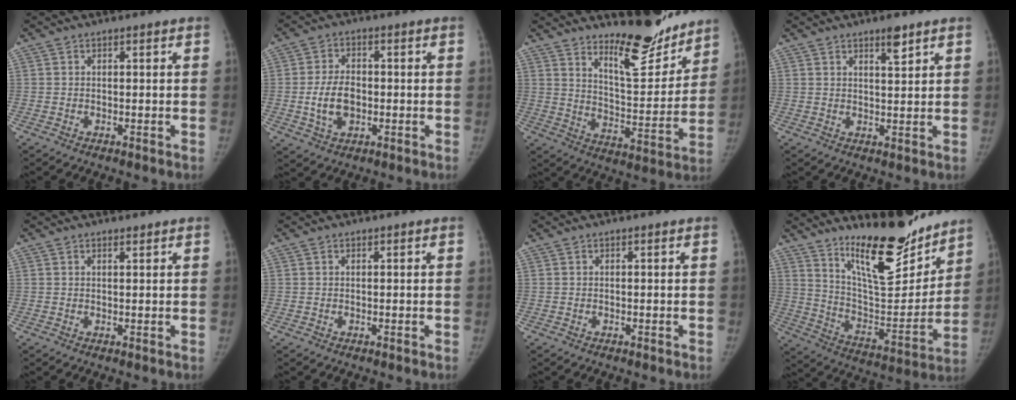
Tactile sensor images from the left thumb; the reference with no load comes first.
{"total": 7.2, "force": [-1.2, 4.8, 5.3], "torque": [-0.088, 0.008, -0.018]}
{"total": 14.1, "force": [11.8, 3.8, 6.8], "torque": [-0.058, -0.104, 0.190]}
{"total": 3.4, "force": [2.4, 0.8, 2.3], "torque": [-0.029, -0.017, 0.038]}
{"total": 0.8, "force": [0.7, 0.2, 0.4], "torque": [-0.007, -0.005, 0.011]}
{"total": 0.0}
{"total": 0.0}
{"total": 19.9, "force": [15.4, 5.8, 11.2], "torque": [-0.123, -0.122, 0.256]}